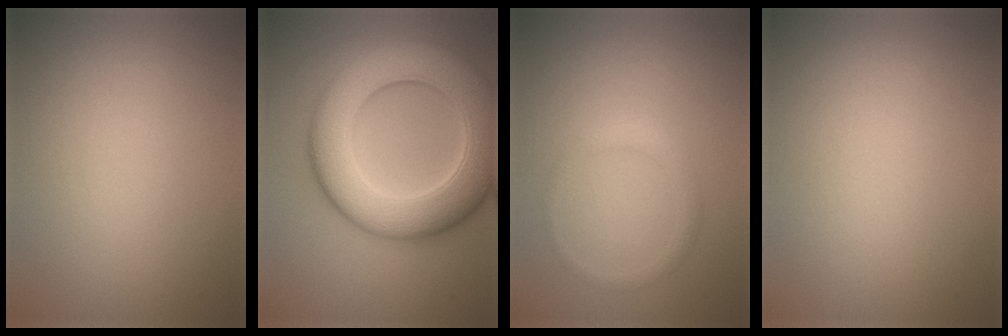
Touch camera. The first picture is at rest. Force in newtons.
{"total": 12.0, "press": 12.0, "slide": 0.2}
{"total": 1.2, "press": 1.2, "slide": 0.0}
{"total": 0.0}